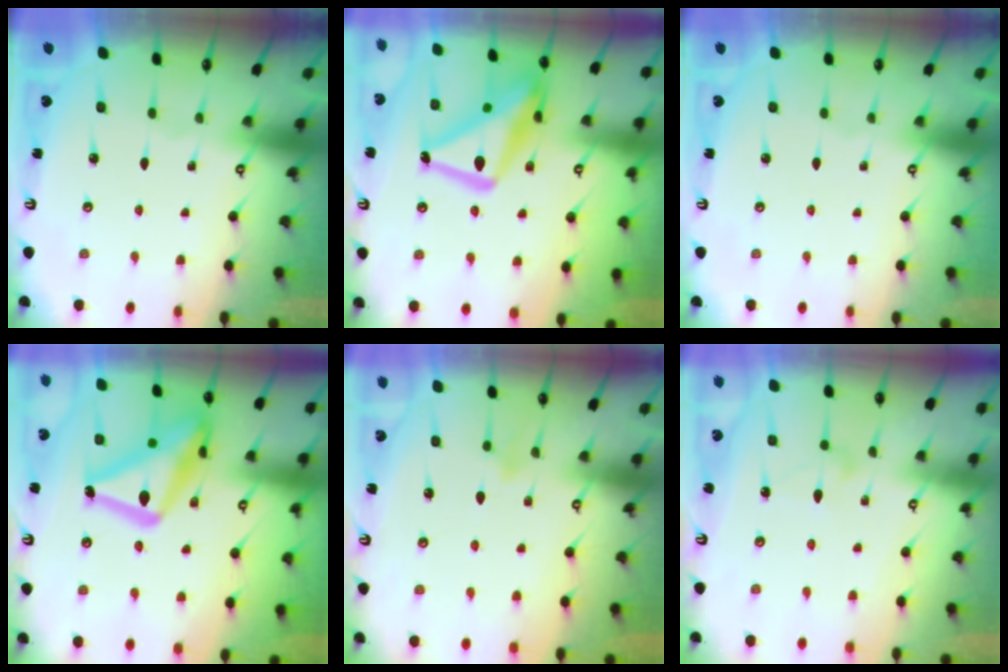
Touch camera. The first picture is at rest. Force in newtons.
{"total": 17.7, "press": 17.6, "slide": 1.6}
{"total": 0.0}
{"total": 22.6, "press": 22.5, "slide": 1.7}
{"total": 7.7, "press": 7.5, "slide": 1.5}
{"total": 7.8, "press": 7.8, "slide": 0.3}